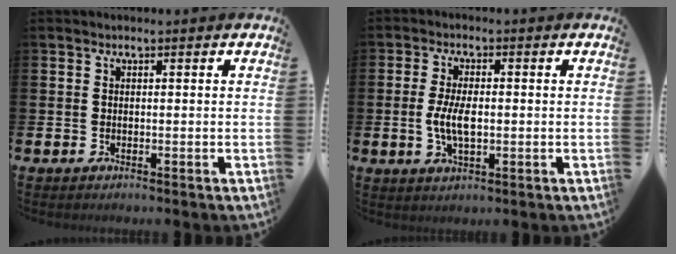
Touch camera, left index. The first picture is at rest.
{"total": 4.9, "force": [-0.2, 2.2, 4.4], "torque": [-0.091, -0.002, -0.011]}